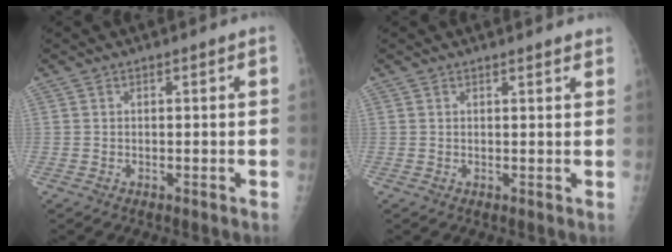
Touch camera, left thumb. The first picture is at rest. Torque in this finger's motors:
{"motor_torque": [-0.28, -0.08, -0.18, 0.18, 0.01]}